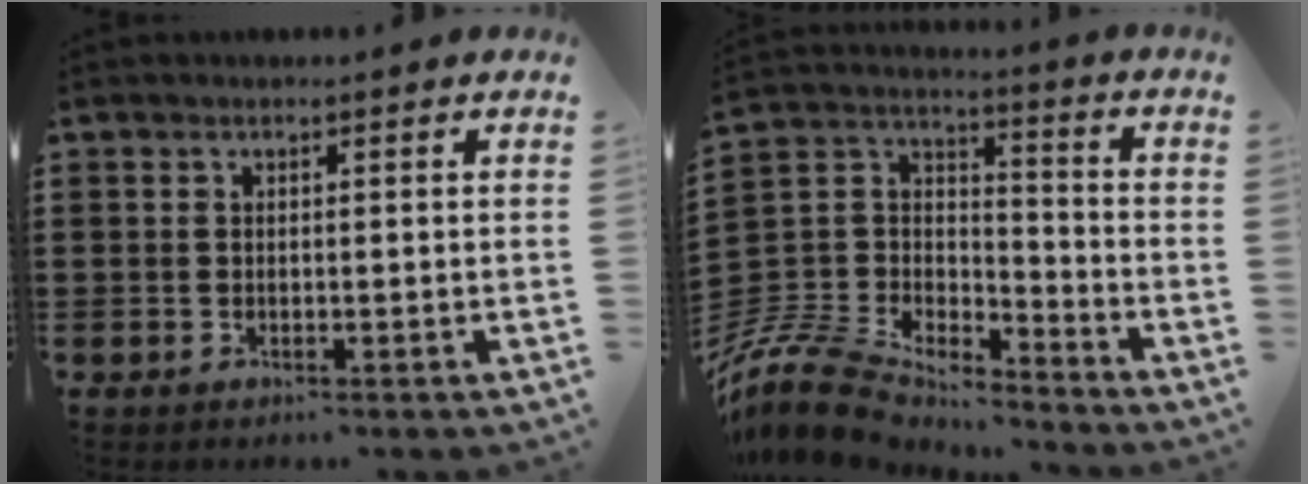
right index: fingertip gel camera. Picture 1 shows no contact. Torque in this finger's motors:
{"motor_torque": [-1.03, 1.11, -1.05, -0.21]}